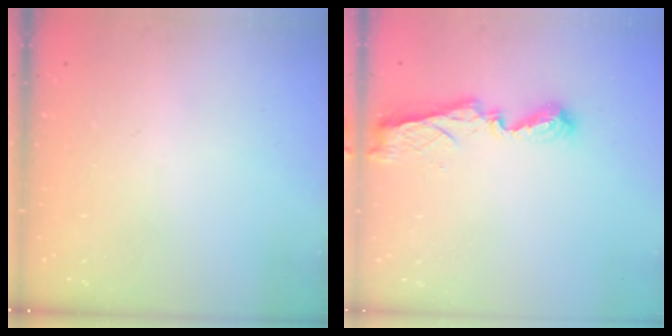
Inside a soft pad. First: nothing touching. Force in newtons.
{"total": 7.8, "press": 7.8, "slide": 0.5}